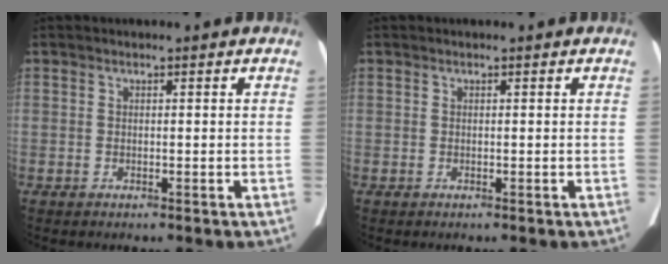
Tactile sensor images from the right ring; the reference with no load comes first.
{"total": 0.0}